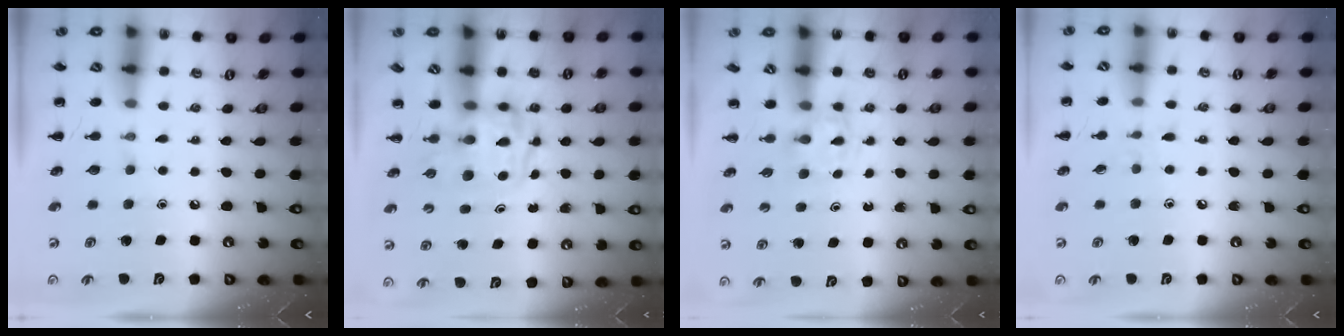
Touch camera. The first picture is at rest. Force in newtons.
{"total": 3.2, "press": 3.2, "slide": 0.6}
{"total": 1.7, "press": 1.4, "slide": 0.9}
{"total": 4.4, "press": 4.0, "slide": 1.8}